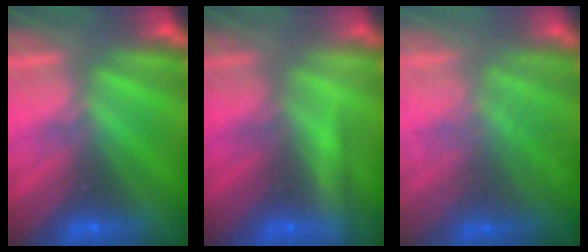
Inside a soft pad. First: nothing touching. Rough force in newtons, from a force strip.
{"total": 2.1}
{"total": 13.2}